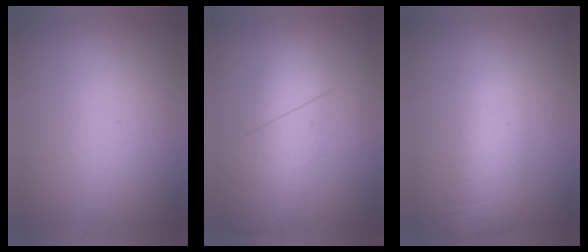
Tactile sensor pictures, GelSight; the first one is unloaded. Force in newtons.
{"total": 2.8}
{"total": 1.0}